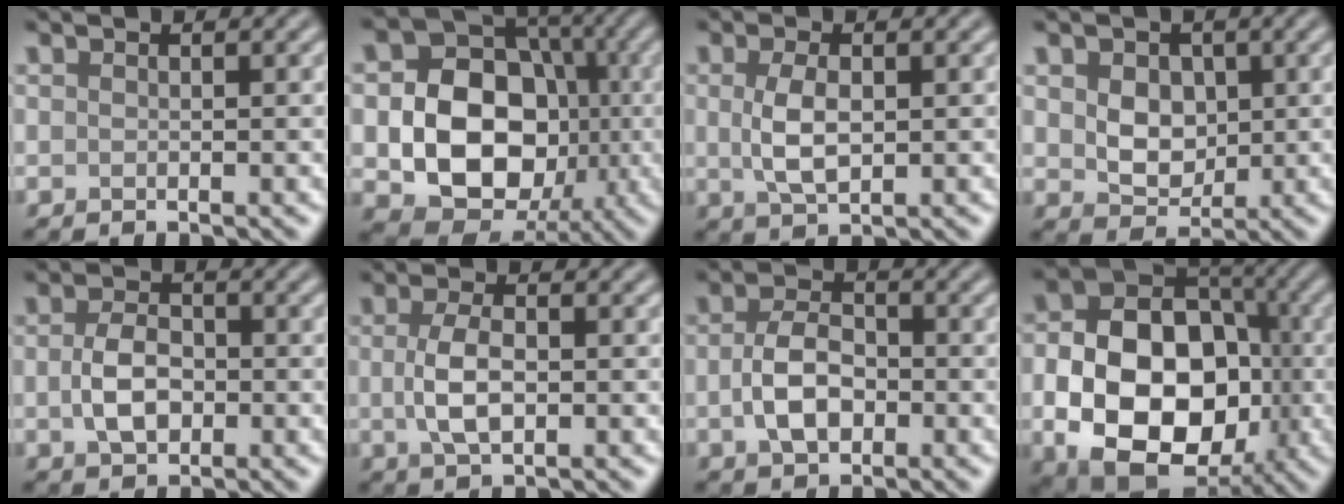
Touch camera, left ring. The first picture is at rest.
{"total": 11.4, "force": [-1.5, 8.7, 7.3], "torque": [-0.107, -0.001, -0.038]}
{"total": 3.5, "force": [0.3, 1.7, 3.1], "torque": [-0.070, -0.002, 0.006]}
{"total": 4.1, "force": [0.7, 3.1, 2.6], "torque": [-0.048, -0.004, 0.009]}
{"total": 3.7, "force": [-0.4, 2.4, 2.8], "torque": [-0.059, -0.001, -0.009]}
{"total": 3.7, "force": [-0.1, 1.7, 3.2], "torque": [-0.071, -0.003, -0.002]}
{"total": 4.3, "force": [-0.7, 2.6, 3.3], "torque": [-0.068, 0.000, -0.017]}
{"total": 15.2, "force": [-3.3, 10.9, 10.1], "torque": [-0.165, -0.028, -0.057]}